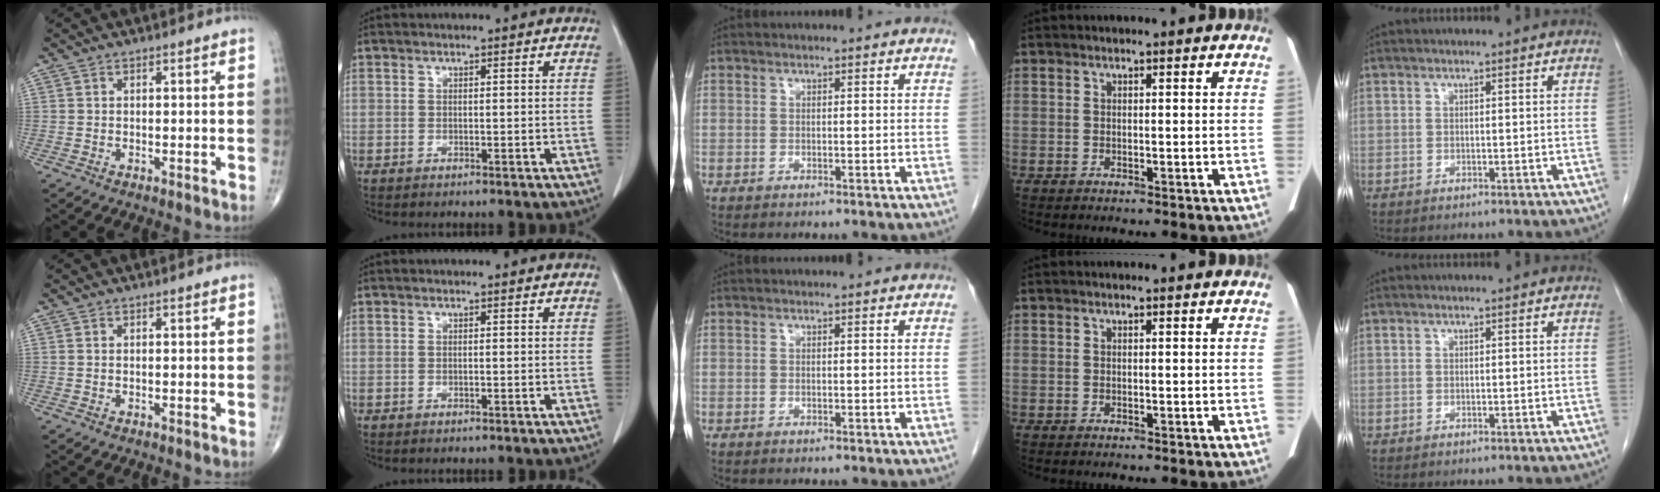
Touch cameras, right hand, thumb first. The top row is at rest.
{}